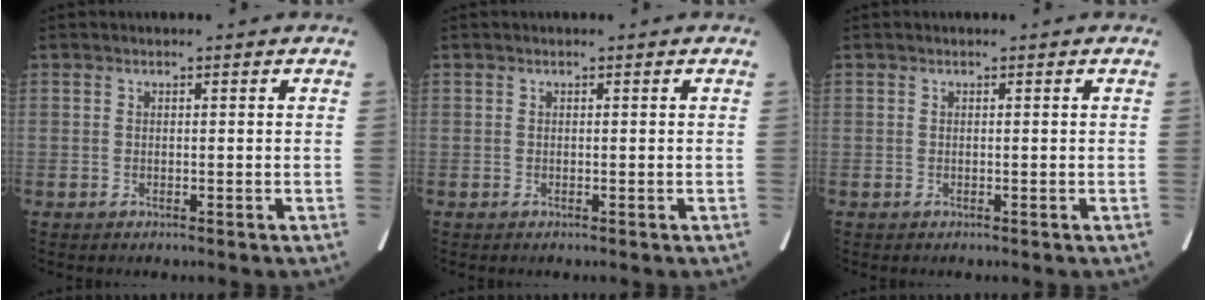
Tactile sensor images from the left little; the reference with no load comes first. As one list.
[{"total": 0.0}, {"total": 0.0}]